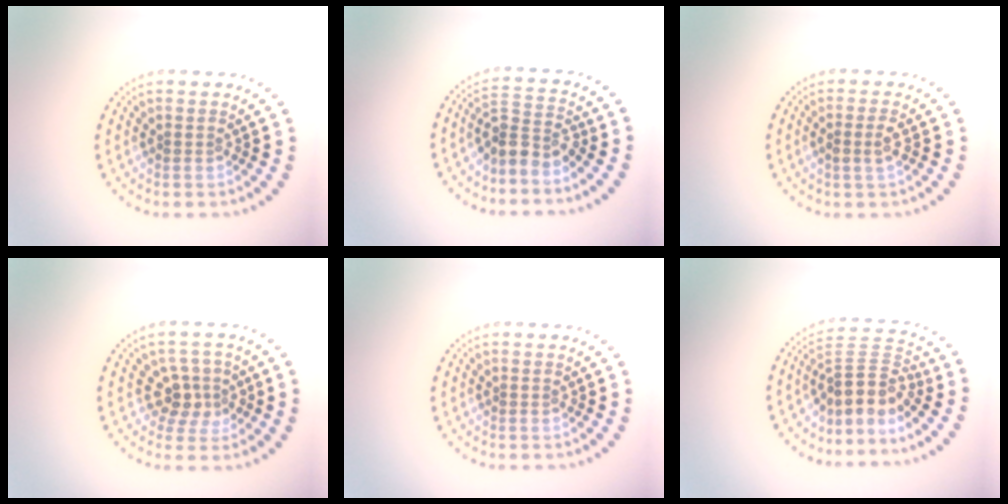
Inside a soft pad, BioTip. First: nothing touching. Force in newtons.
{"total": 2.8, "press": 2.2, "slide": 1.7}
{"total": 1.6, "press": 1.4, "slide": 0.6}
{"total": 2.7, "press": 2.3, "slide": 1.4}
{"total": 0.0}
{"total": 3.9, "press": 2.6, "slide": 2.9}